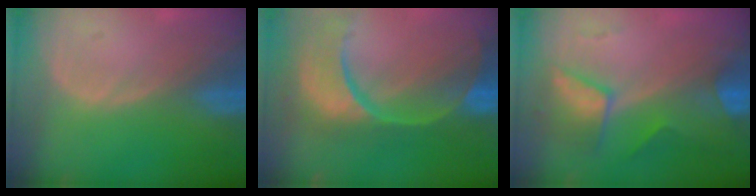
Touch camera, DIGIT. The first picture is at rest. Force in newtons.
{"total": 13.8, "press": 10.9, "slide": 8.4}
{"total": 7.6, "press": 6.7, "slide": 3.5}